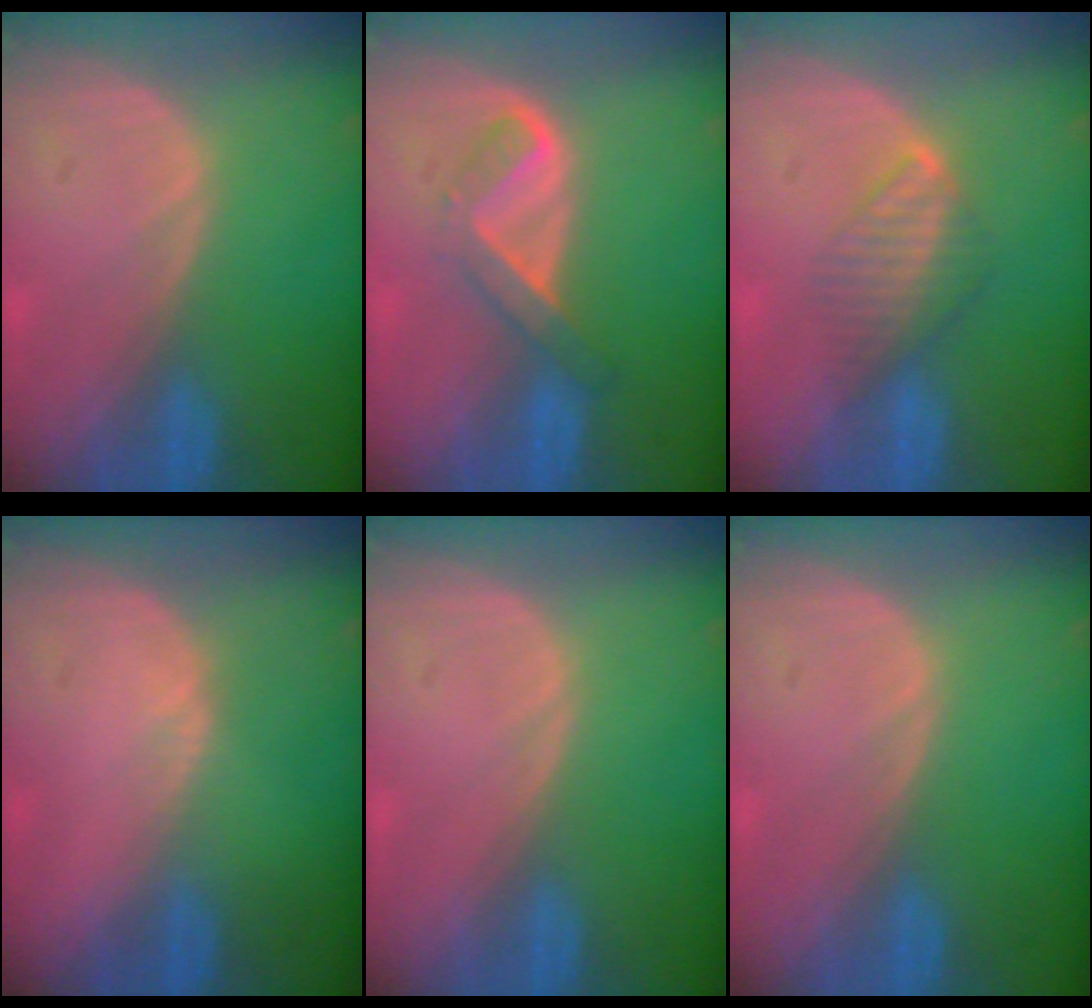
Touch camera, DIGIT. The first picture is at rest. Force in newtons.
{"total": 5.2, "press": 4.4, "slide": 2.9}
{"total": 4.1, "press": 4.1, "slide": 0.8}
{"total": 0.7, "press": 0.4, "slide": 0.5}
{"total": 0.0}
{"total": 0.0}